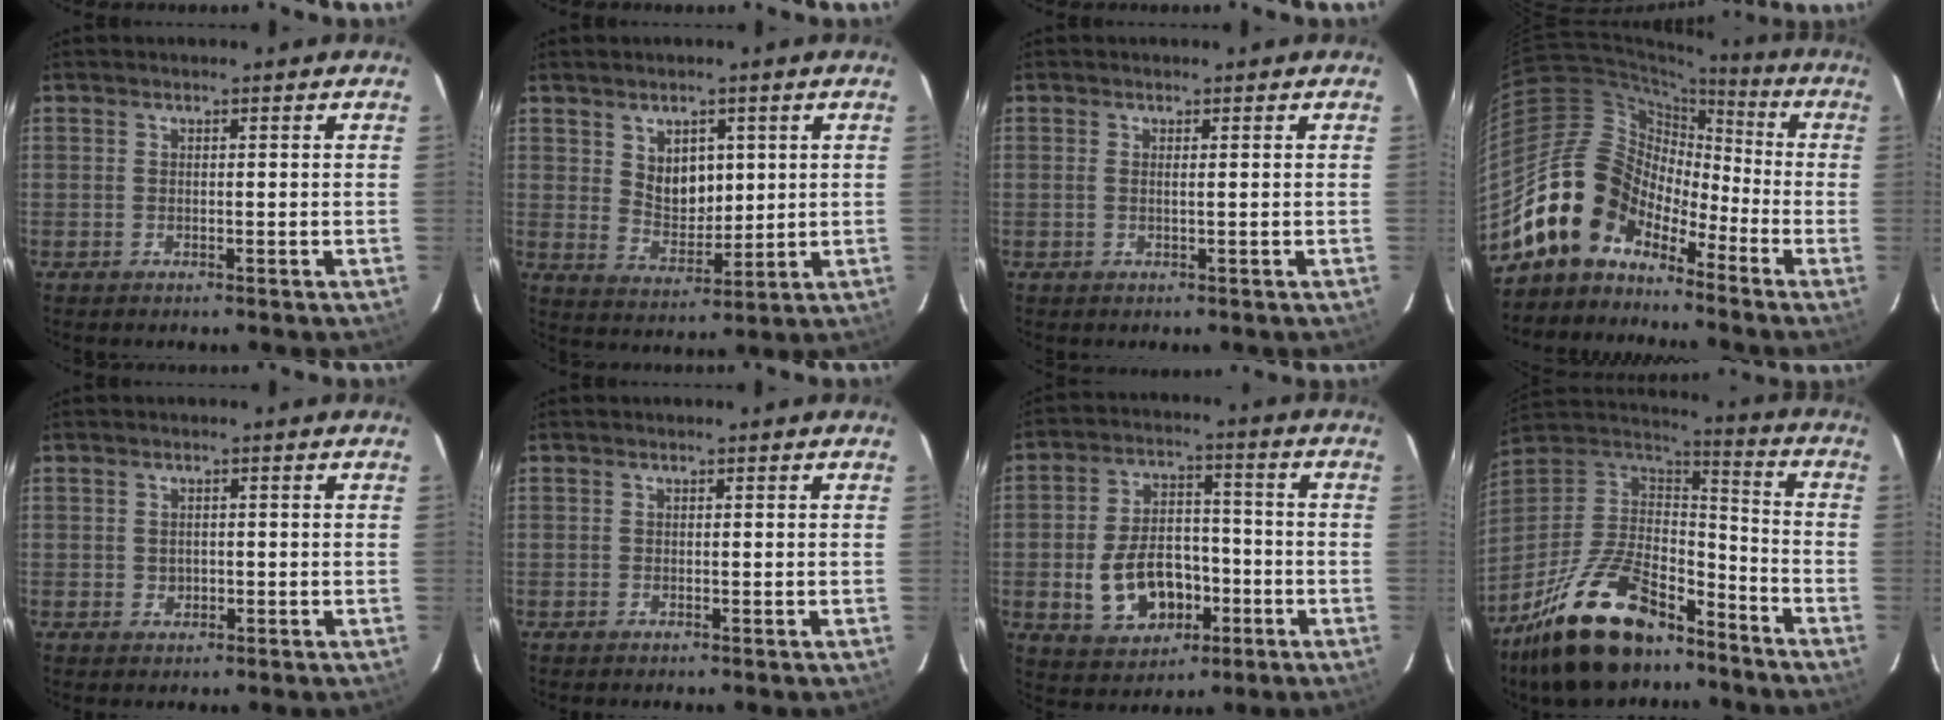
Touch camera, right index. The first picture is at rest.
{"total": 7.2, "force": [2.5, 4.9, 4.6], "torque": [-0.071, 0.001, 0.056]}
{"total": 0.6, "force": [0.1, -0.3, 0.6], "torque": [-0.013, 0.000, 0.000]}
{"total": 13.1, "force": [-9.8, 7.9, 3.9], "torque": [-0.078, 0.036, -0.192]}
{"total": 1.4, "force": [-0.1, 1.3, 0.4], "torque": [-0.002, 0.003, 0.001]}
{"total": 0.0}
{"total": 12.9, "force": [-4.0, 8.5, 8.9], "torque": [-0.185, 0.015, -0.047]}
{"total": 25.6, "force": [-17.7, 11.0, 14.8], "torque": [-0.305, -0.002, -0.293]}